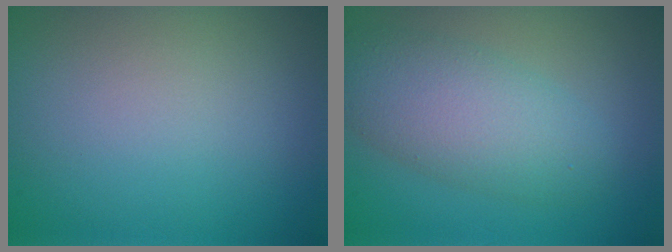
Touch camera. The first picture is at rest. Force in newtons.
{"total": 5.5, "press": 5.5, "slide": 0.4}